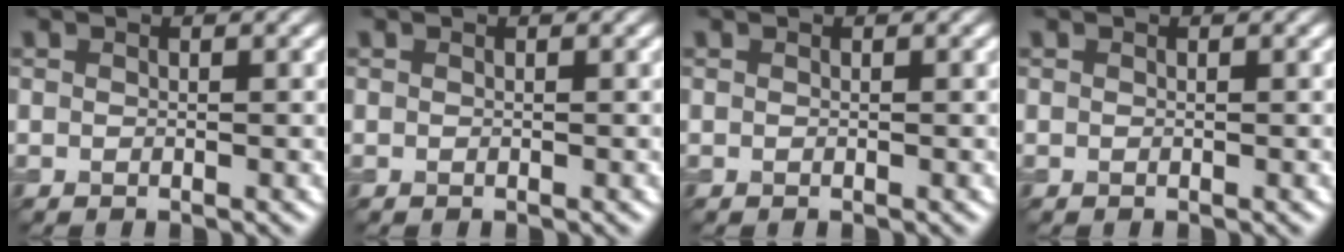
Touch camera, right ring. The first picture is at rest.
{"total": 0.0}
{"total": 0.0}
{"total": 0.0}